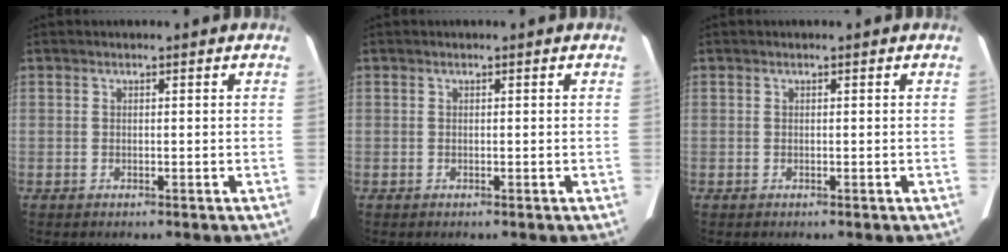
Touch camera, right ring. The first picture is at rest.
{"total": 0.0}
{"total": 0.0}